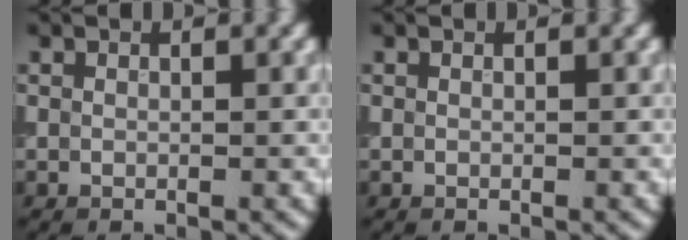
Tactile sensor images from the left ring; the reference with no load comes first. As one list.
[{"total": 0.0}]